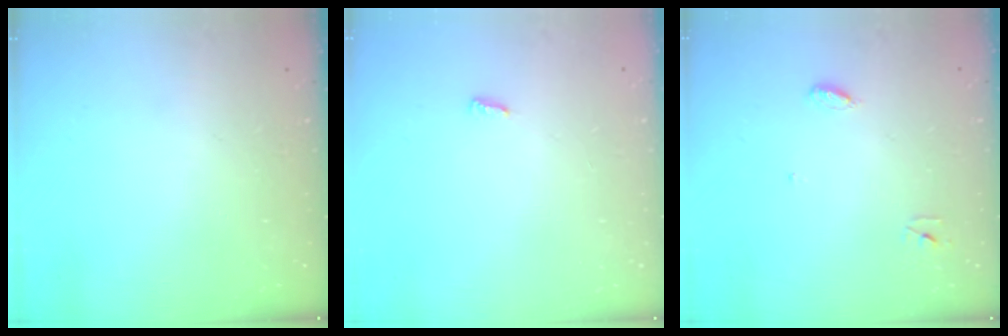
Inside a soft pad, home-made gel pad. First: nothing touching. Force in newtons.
{"total": 2.8, "press": 2.8, "slide": 0.4}
{"total": 3.5, "press": 3.4, "slide": 0.4}